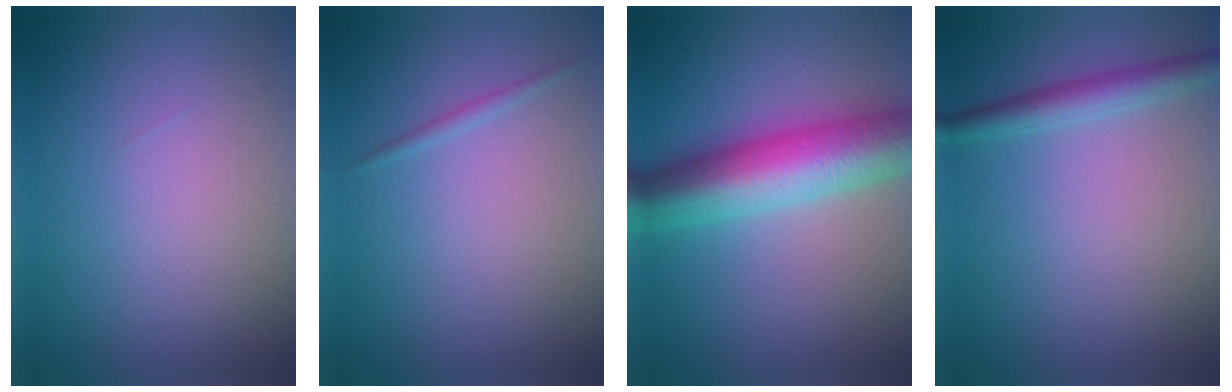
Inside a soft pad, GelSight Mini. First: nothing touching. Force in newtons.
{"total": 0.7, "press": 0.7, "slide": 0.1}
{"total": 10.2, "press": 10.2, "slide": 0.1}
{"total": 2.6, "press": 2.6, "slide": 0.0}